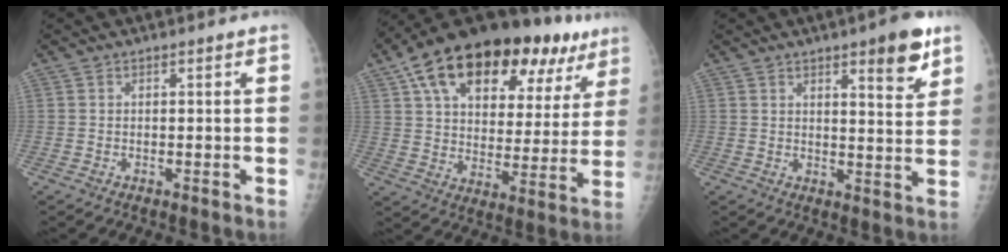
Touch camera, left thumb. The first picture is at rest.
{"total": 29.0, "force": [15.6, 14.7, 19.5], "torque": [-0.269, 0.016, 0.241]}
{"total": 8.6, "force": [5.0, 2.4, 6.5], "torque": [-0.069, -0.028, 0.065]}